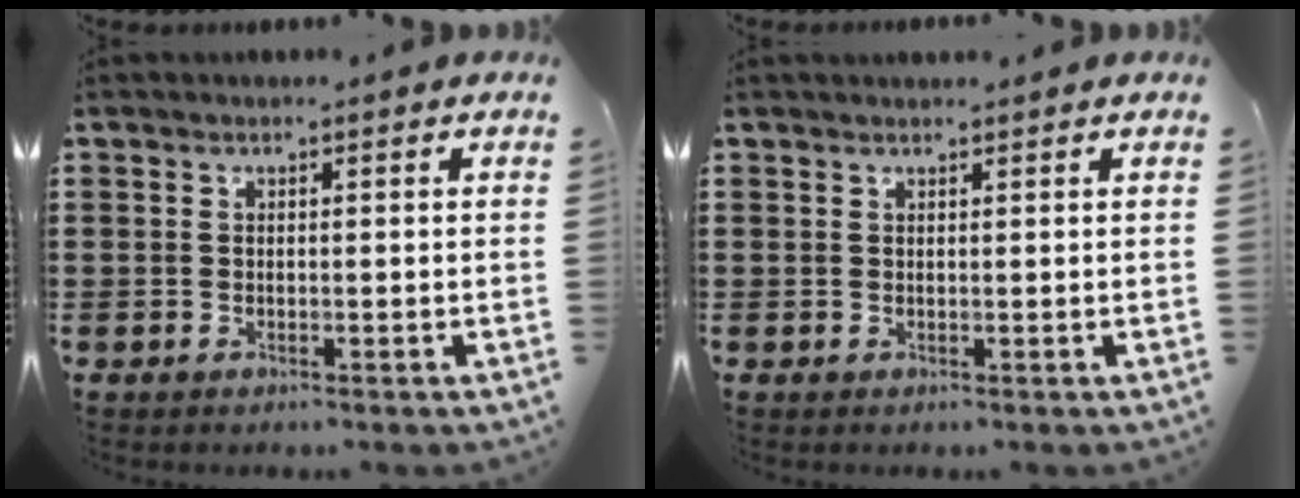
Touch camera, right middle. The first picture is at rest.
{"total": 0.6, "force": [0.6, -0.1, 0.0], "torque": [0.006, -0.004, 0.011]}